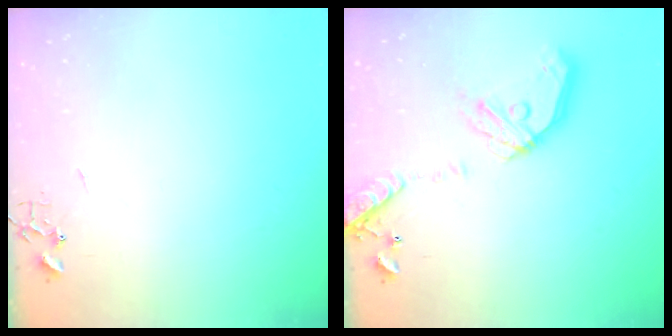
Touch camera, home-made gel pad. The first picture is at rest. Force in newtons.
{"total": 18.1, "press": 17.8, "slide": 3.3}